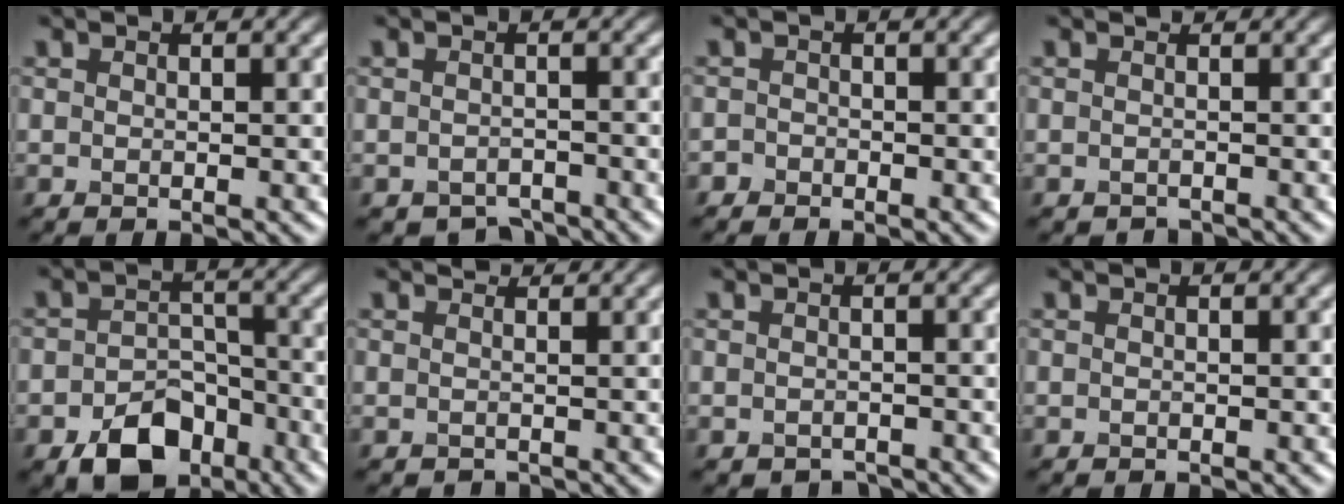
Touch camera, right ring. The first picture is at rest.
{"total": 2.2, "force": [-2.1, 0.8, 0.2], "torque": [0.003, -0.005, -0.033]}
{"total": 1.0, "force": [-0.8, 0.3, -0.4], "torque": [0.007, -0.002, -0.016]}
{"total": 0.9, "force": [-0.7, 0.5, -0.4], "torque": [0.012, -0.009, -0.018]}
{"total": 6.9, "force": [-4.2, 4.2, 3.4], "torque": [-0.050, -0.008, -0.070]}
{"total": 1.0, "force": [0.8, 0.5, 0.1], "torque": [-0.005, -0.004, 0.013]}
{"total": 1.6, "force": [-1.5, 0.4, 0.0], "torque": [0.002, -0.007, -0.024]}
{"total": 0.0}